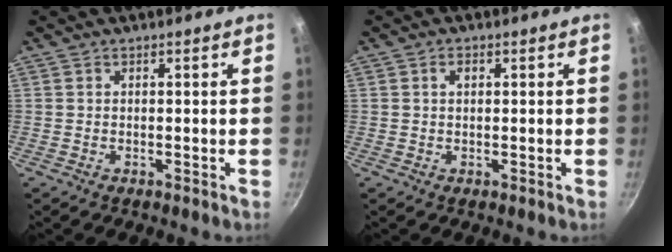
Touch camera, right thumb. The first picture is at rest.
{"total": 1.5, "force": [0.4, 1.0, 1.0], "torque": [-0.018, 0.003, 0.006]}